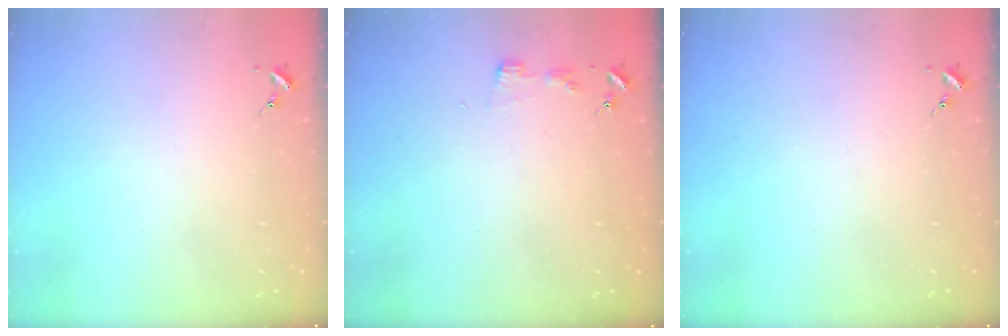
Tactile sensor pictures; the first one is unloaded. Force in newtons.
{"total": 2.9, "press": 2.9, "slide": 0.3}
{"total": 0.0}